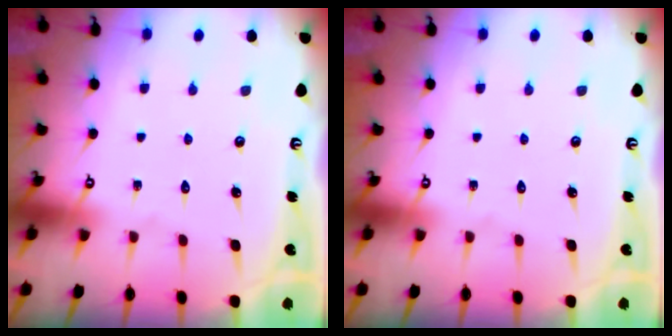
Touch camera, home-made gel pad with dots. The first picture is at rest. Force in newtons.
{"total": 0.0}